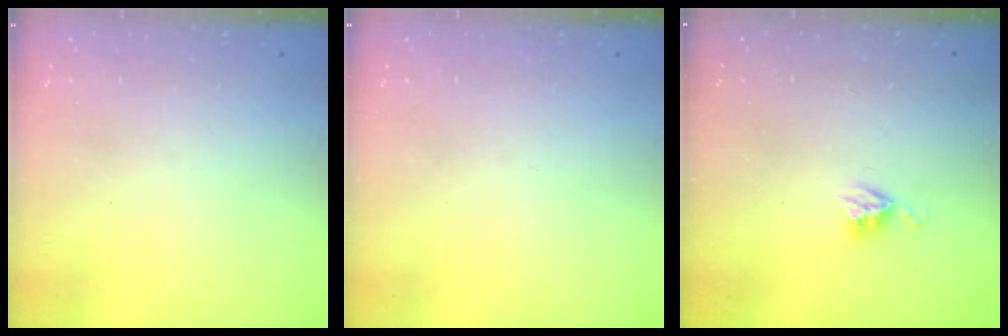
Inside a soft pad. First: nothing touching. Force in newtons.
{"total": 0.0}
{"total": 5.1, "press": 5.1, "slide": 0.2}